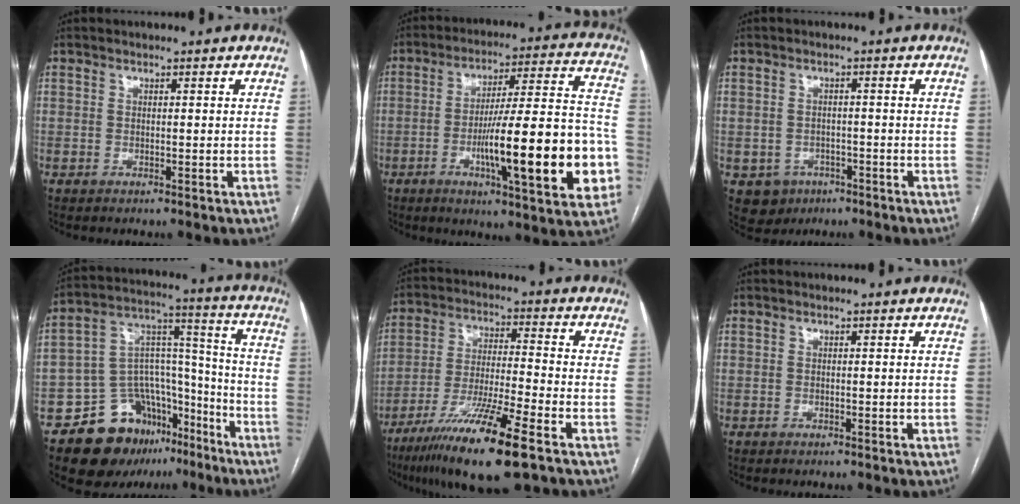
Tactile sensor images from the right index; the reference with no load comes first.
{"total": 22.0, "force": [-5.9, 3.0, 20.9], "torque": [-0.265, 0.013, -0.081]}
{"total": 4.5, "force": [-2.1, 3.8, 0.9], "torque": [-0.010, 0.006, -0.025]}
{"total": 17.0, "force": [-11.0, 10.8, 7.3], "torque": [-0.101, 0.078, -0.170]}
{"total": 14.2, "force": [-8.4, 0.7, 11.4], "torque": [-0.217, -0.033, -0.148]}
{"total": 0.0}